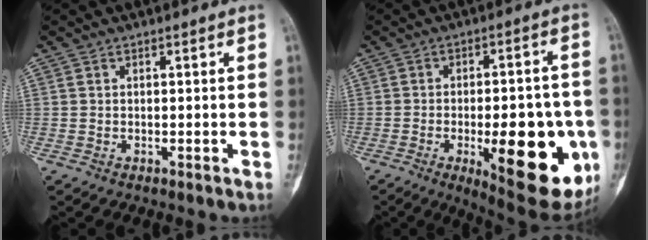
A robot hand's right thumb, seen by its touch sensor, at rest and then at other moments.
{"total": 21.9, "force": [-5.7, 8.1, 19.5], "torque": [-0.211, 0.002, -0.057]}